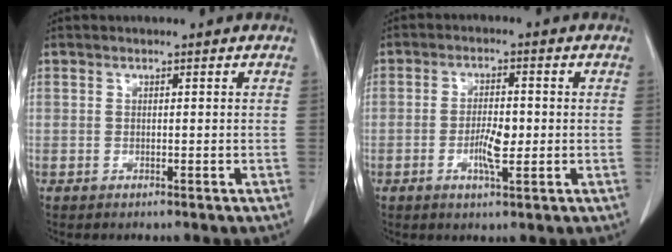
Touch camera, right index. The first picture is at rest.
{"total": 4.9, "force": [-1.0, 1.4, 4.6], "torque": [-0.083, -0.001, -0.016]}